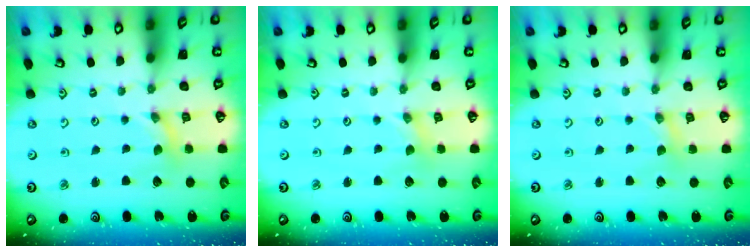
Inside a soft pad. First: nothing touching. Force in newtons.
{"total": 0.0}
{"total": 1.2, "press": 1.2, "slide": 0.1}